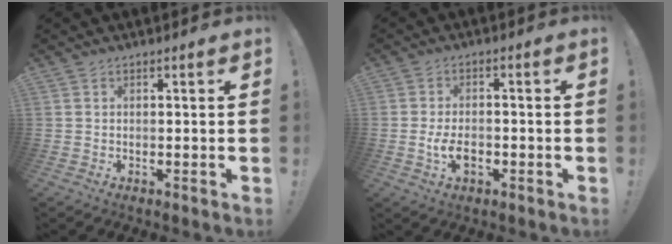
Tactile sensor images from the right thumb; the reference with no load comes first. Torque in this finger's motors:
{"motor_torque": [0.21, -0.11, -0.11, 0.25, 0.18]}